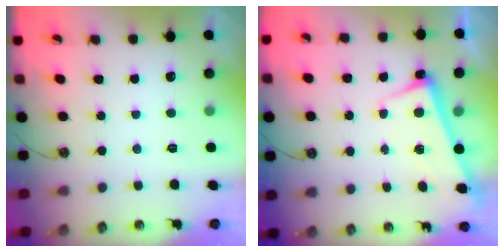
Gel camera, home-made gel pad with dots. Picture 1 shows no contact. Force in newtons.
{"total": 2.6, "press": 2.5, "slide": 0.7}